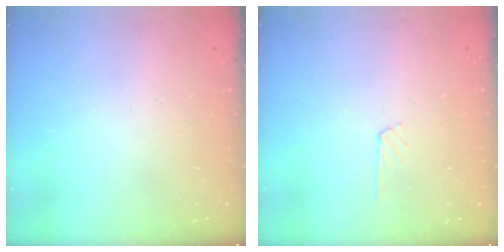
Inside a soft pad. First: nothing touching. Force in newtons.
{"total": 3.6, "press": 3.6, "slide": 0.4}